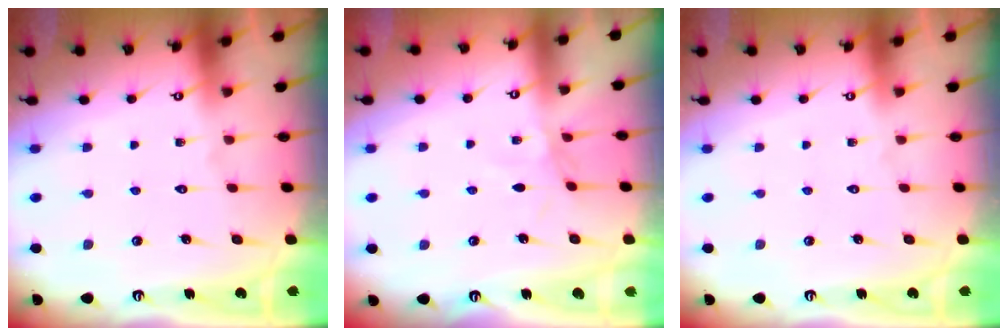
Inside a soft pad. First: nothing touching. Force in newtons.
{"total": 2.1, "press": 2.1, "slide": 0.5}
{"total": 0.0}